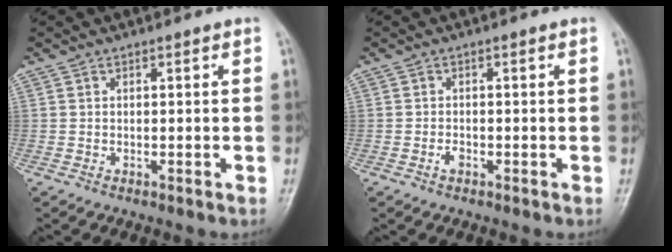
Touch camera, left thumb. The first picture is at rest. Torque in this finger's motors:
{"motor_torque": [-0.02, 0.04, 0.21, 0.02, 0.00]}